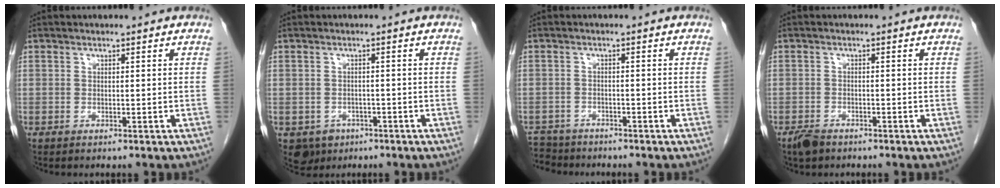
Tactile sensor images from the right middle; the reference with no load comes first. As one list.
[{"total": 4.2, "force": [-2.3, 3.4, 0.9], "torque": [-0.010, 0.004, -0.030]}, {"total": 5.4, "force": [-5.0, 2.1, -0.1], "torque": [0.002, -0.004, -0.086]}, {"total": 2.6, "force": [-2.0, 1.2, 1.1], "torque": [-0.025, -0.001, -0.031]}]